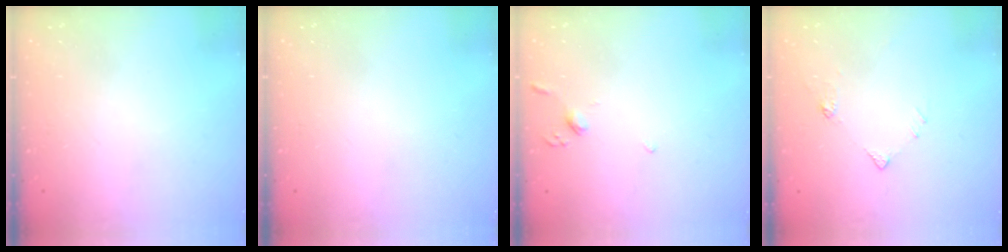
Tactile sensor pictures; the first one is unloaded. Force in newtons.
{"total": 0.0}
{"total": 2.9, "press": 2.8, "slide": 0.7}
{"total": 5.4, "press": 5.3, "slide": 0.8}